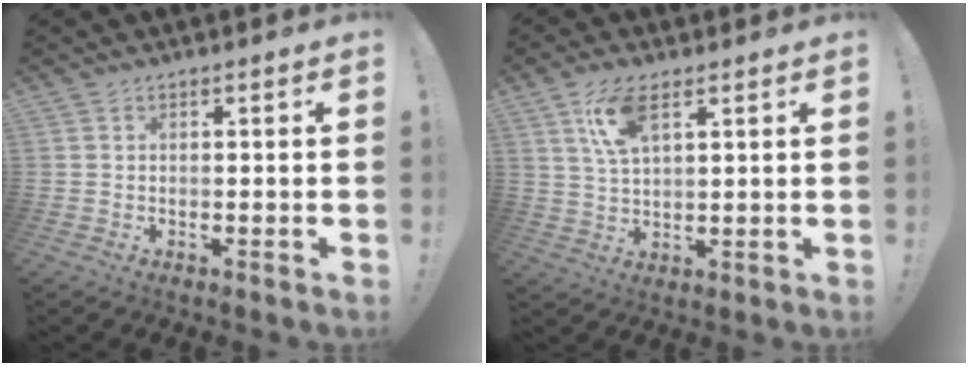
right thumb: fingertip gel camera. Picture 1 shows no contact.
{"total": 9.1, "force": [4.7, 3.9, 6.7], "torque": [-0.131, -0.007, 0.085]}